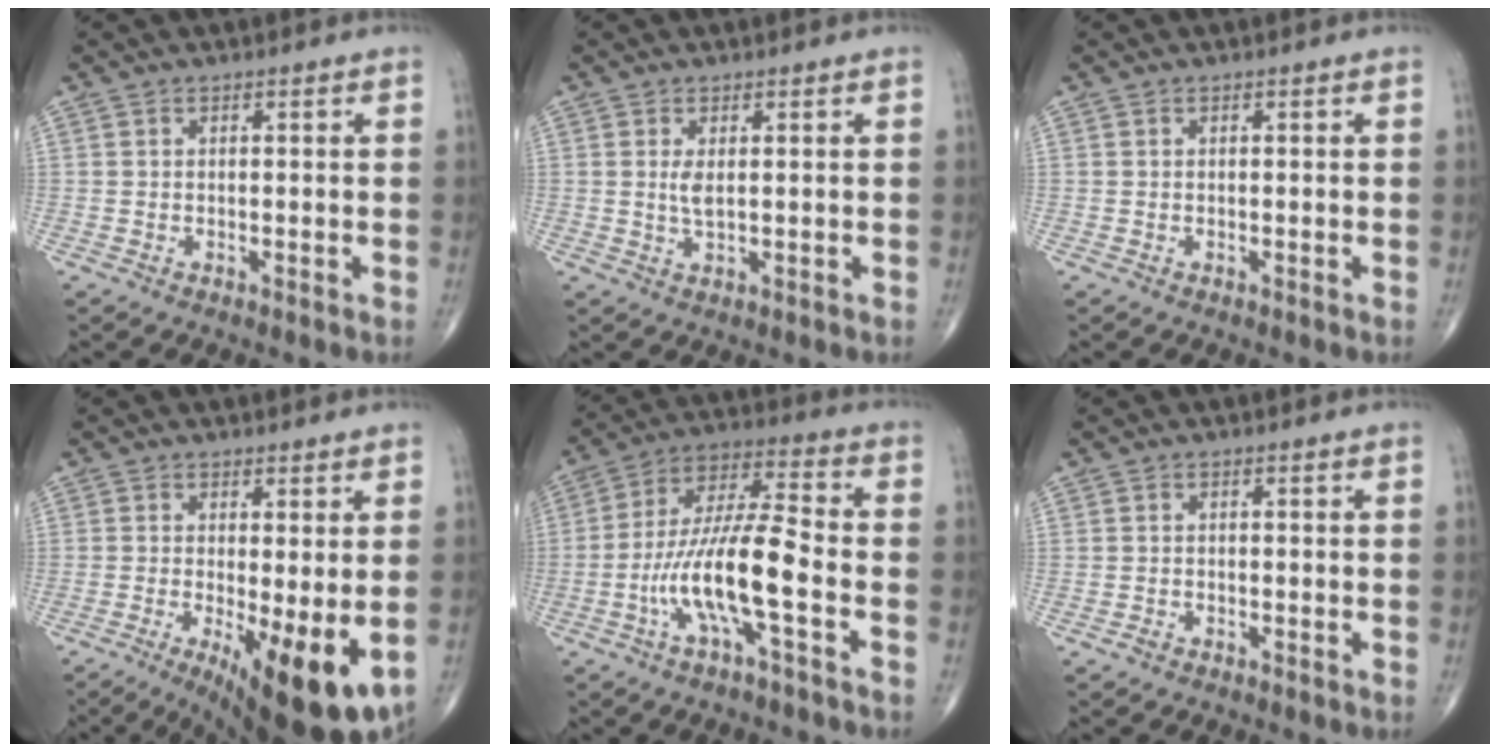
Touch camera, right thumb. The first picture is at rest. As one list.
[{"total": 2.2, "force": [0.4, 0.8, 2.0], "torque": [-0.040, -0.008, 0.012]}, {"total": 0.0}, {"total": 13.8, "force": [-3.5, 4.2, 12.7], "torque": [-0.167, -0.025, -0.037]}, {"total": 14.1, "force": [-4.6, 2.7, 13.1], "torque": [-0.265, 0.040, -0.087]}, {"total": 0.8, "force": [-0.6, 0.5, 0.3], "torque": [-0.005, 0.003, -0.013]}]